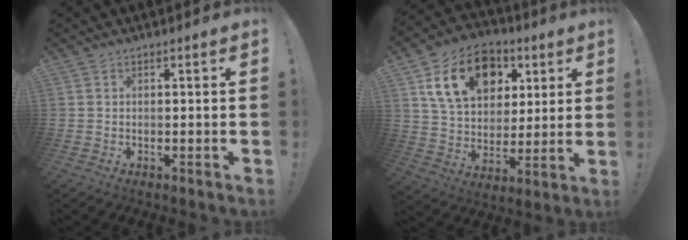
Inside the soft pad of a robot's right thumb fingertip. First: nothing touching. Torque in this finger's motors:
{"motor_torque": [2.42, 2.59, 0.06, 0.13, 0.36]}